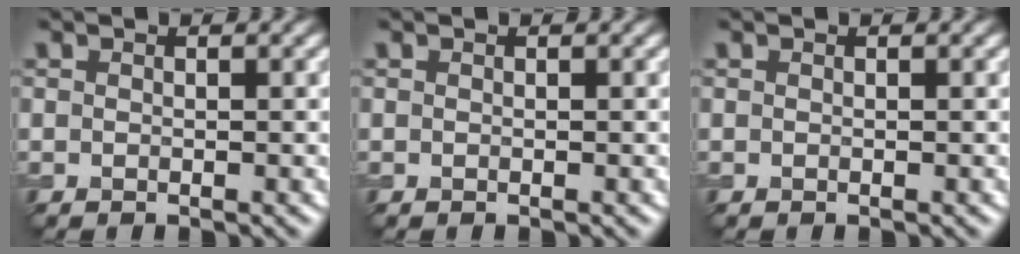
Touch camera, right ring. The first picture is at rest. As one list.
[{"total": 0.0}, {"total": 0.0}]